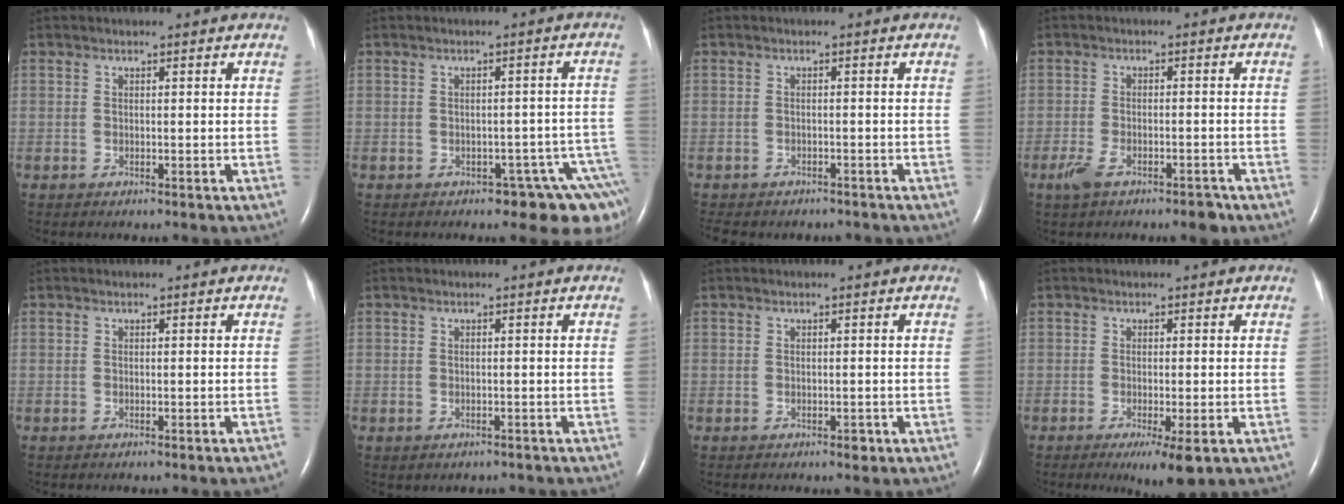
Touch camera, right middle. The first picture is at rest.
{"total": 8.3, "force": [-6.3, 3.5, 4.3], "torque": [-0.020, 0.014, -0.071]}
{"total": 8.3, "force": [-7.0, 3.5, 2.8], "torque": [-0.059, 0.000, -0.086]}
{"total": 5.1, "force": [-3.4, 1.8, 3.4], "torque": [-0.065, -0.004, -0.054]}
{"total": 1.3, "force": [-1.0, -0.2, 0.7], "torque": [-0.008, 0.001, -0.009]}
{"total": 1.5, "force": [-1.1, 0.9, 0.4], "torque": [-0.011, -0.001, -0.008]}
{"total": 0.8, "force": [-0.4, 0.5, 0.5], "torque": [-0.007, -0.001, -0.001]}
{"total": 4.5, "force": [-2.2, 0.6, 3.9], "torque": [-0.057, -0.013, -0.030]}